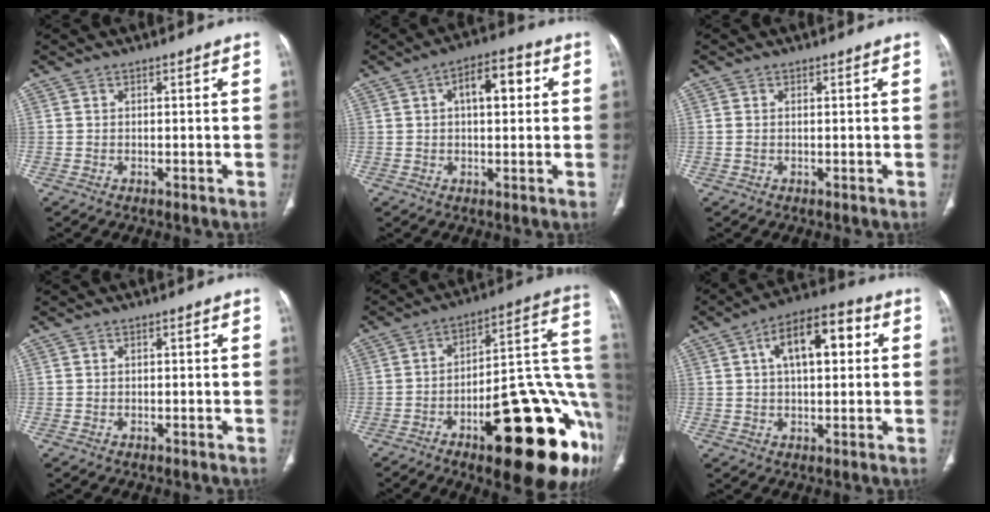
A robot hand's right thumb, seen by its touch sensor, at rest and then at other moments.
{"total": 8.1, "force": [1.9, 3.9, 6.8], "torque": [-0.084, 0.016, 0.023]}
{"total": 0.8, "force": [0.1, 0.5, 0.7], "torque": [-0.027, 0.009, 0.006]}
{"total": 0.0}
{"total": 29.9, "force": [-11.1, 9.8, 25.9], "torque": [-0.256, 0.058, -0.148]}
{"total": 12.3, "force": [3.1, 6.0, 10.3], "torque": [-0.149, 0.023, 0.042]}